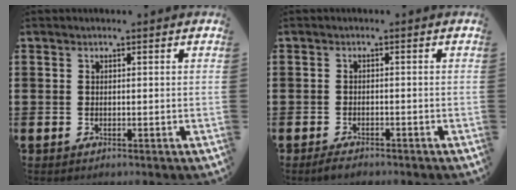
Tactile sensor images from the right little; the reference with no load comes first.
{"total": 1.3, "force": [-1.1, 0.3, 0.6], "torque": [-0.012, 0.000, -0.022]}